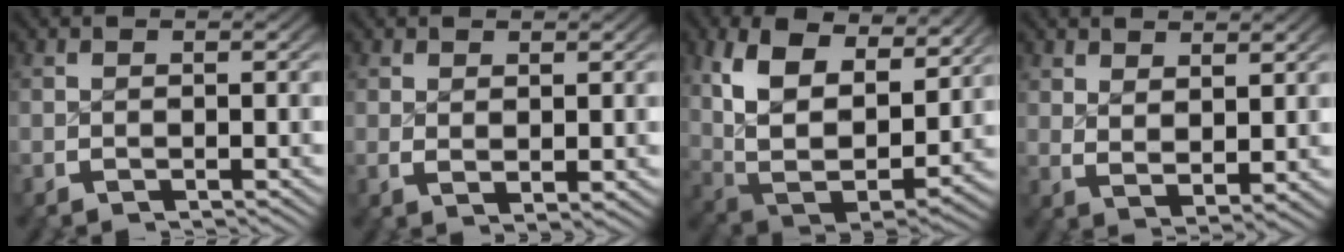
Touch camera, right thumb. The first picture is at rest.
{"total": 1.4, "force": [0.8, 0.5, 1.0], "torque": [-0.019, -0.008, 0.022]}
{"total": 13.5, "force": [0.8, 9.5, 9.6], "torque": [-0.240, -0.068, 0.040]}
{"total": 3.1, "force": [1.7, 1.5, 2.1], "torque": [-0.037, -0.013, 0.044]}